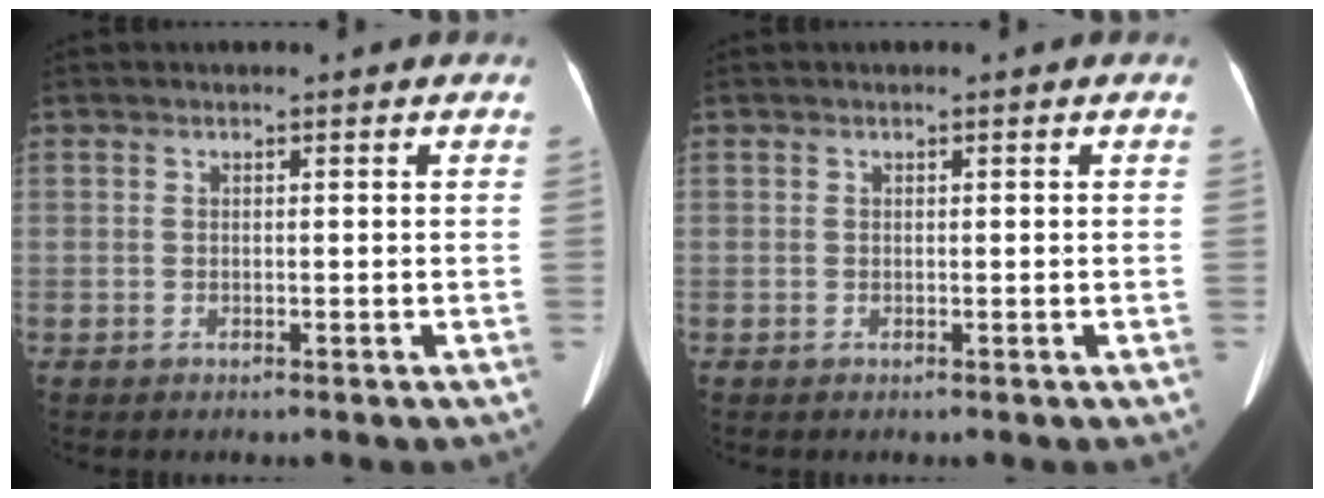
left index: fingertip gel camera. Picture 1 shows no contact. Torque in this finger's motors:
{"motor_torque": [0.10, 0.11, 0.00, 0.00]}